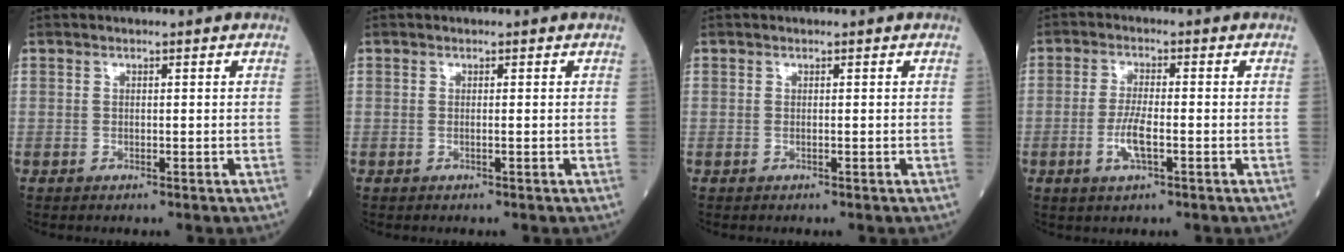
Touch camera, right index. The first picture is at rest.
{"total": 0.0}
{"total": 0.0}
{"total": 4.7, "force": [-1.5, 0.9, 4.3], "torque": [-0.090, -0.004, -0.028]}